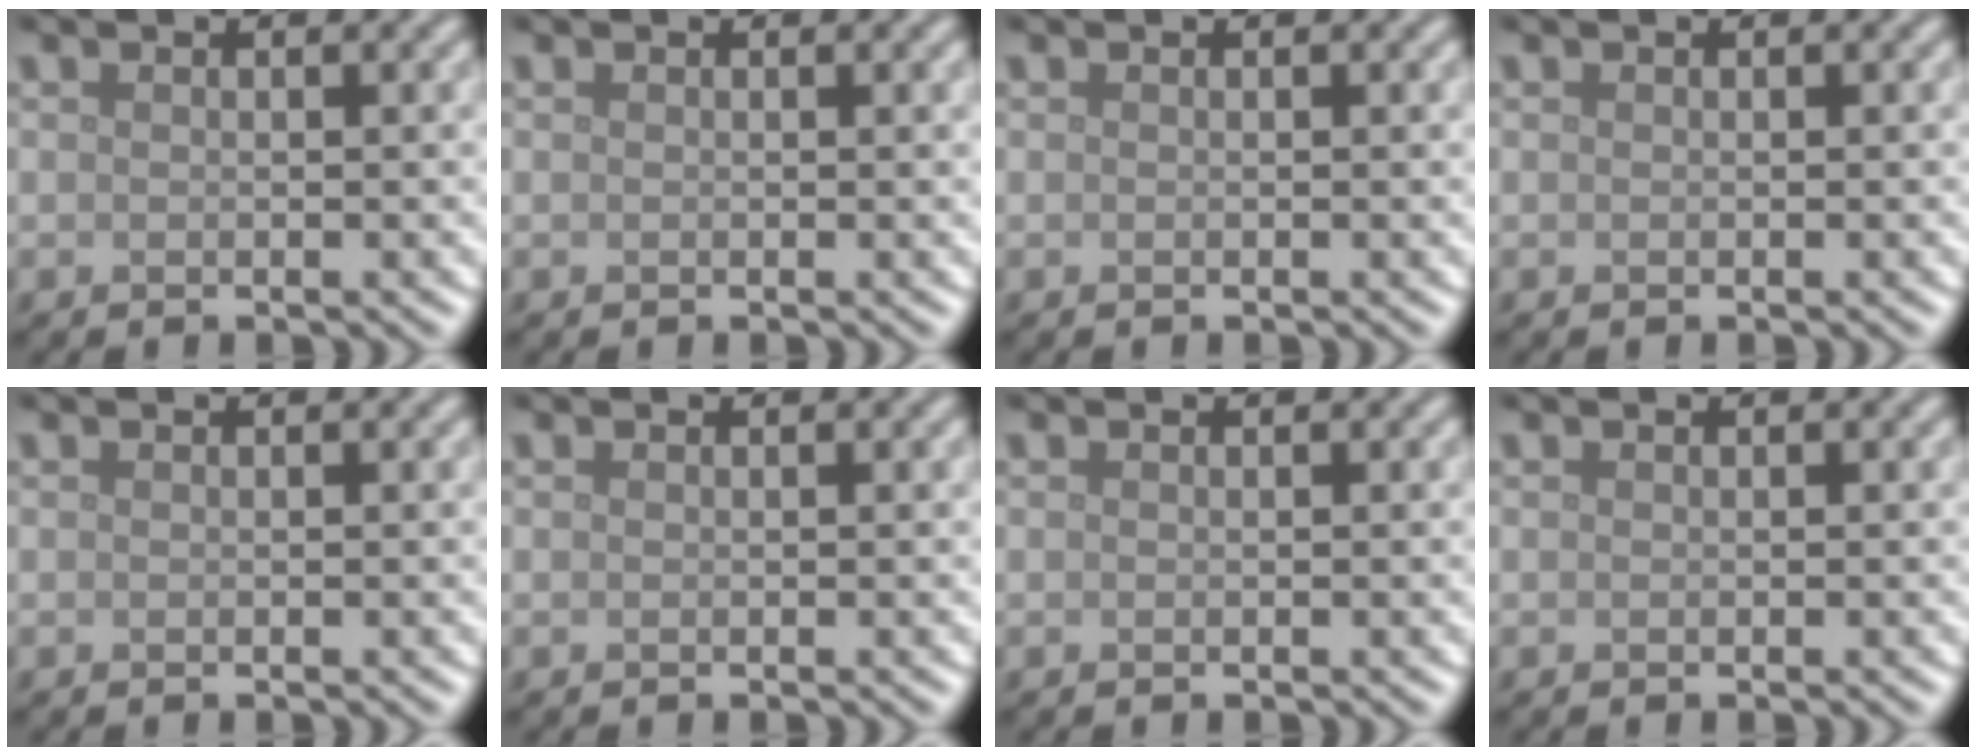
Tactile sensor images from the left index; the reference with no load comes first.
{"total": 0.0}
{"total": 0.0}
{"total": 0.0}
{"total": 0.0}
{"total": 0.0}
{"total": 0.0}
{"total": 0.0}